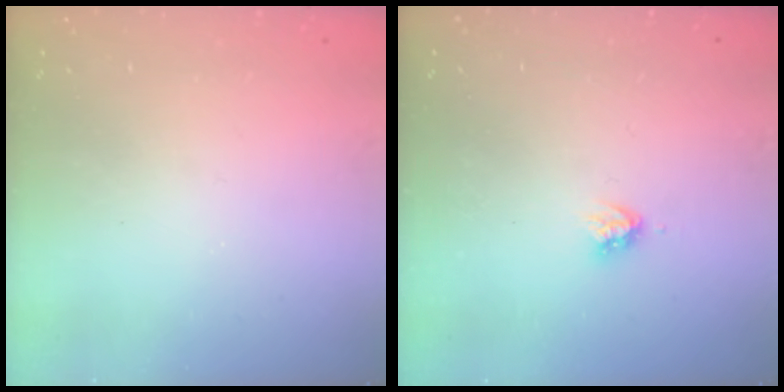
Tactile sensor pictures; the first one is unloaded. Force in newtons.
{"total": 3.5, "press": 3.5, "slide": 0.1}